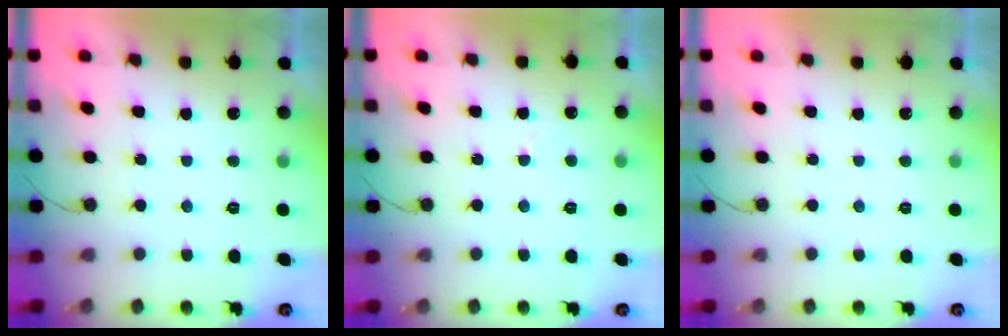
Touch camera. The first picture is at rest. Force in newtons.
{"total": 2.2, "press": 2.2, "slide": 0.2}
{"total": 2.0, "press": 2.0, "slide": 0.1}